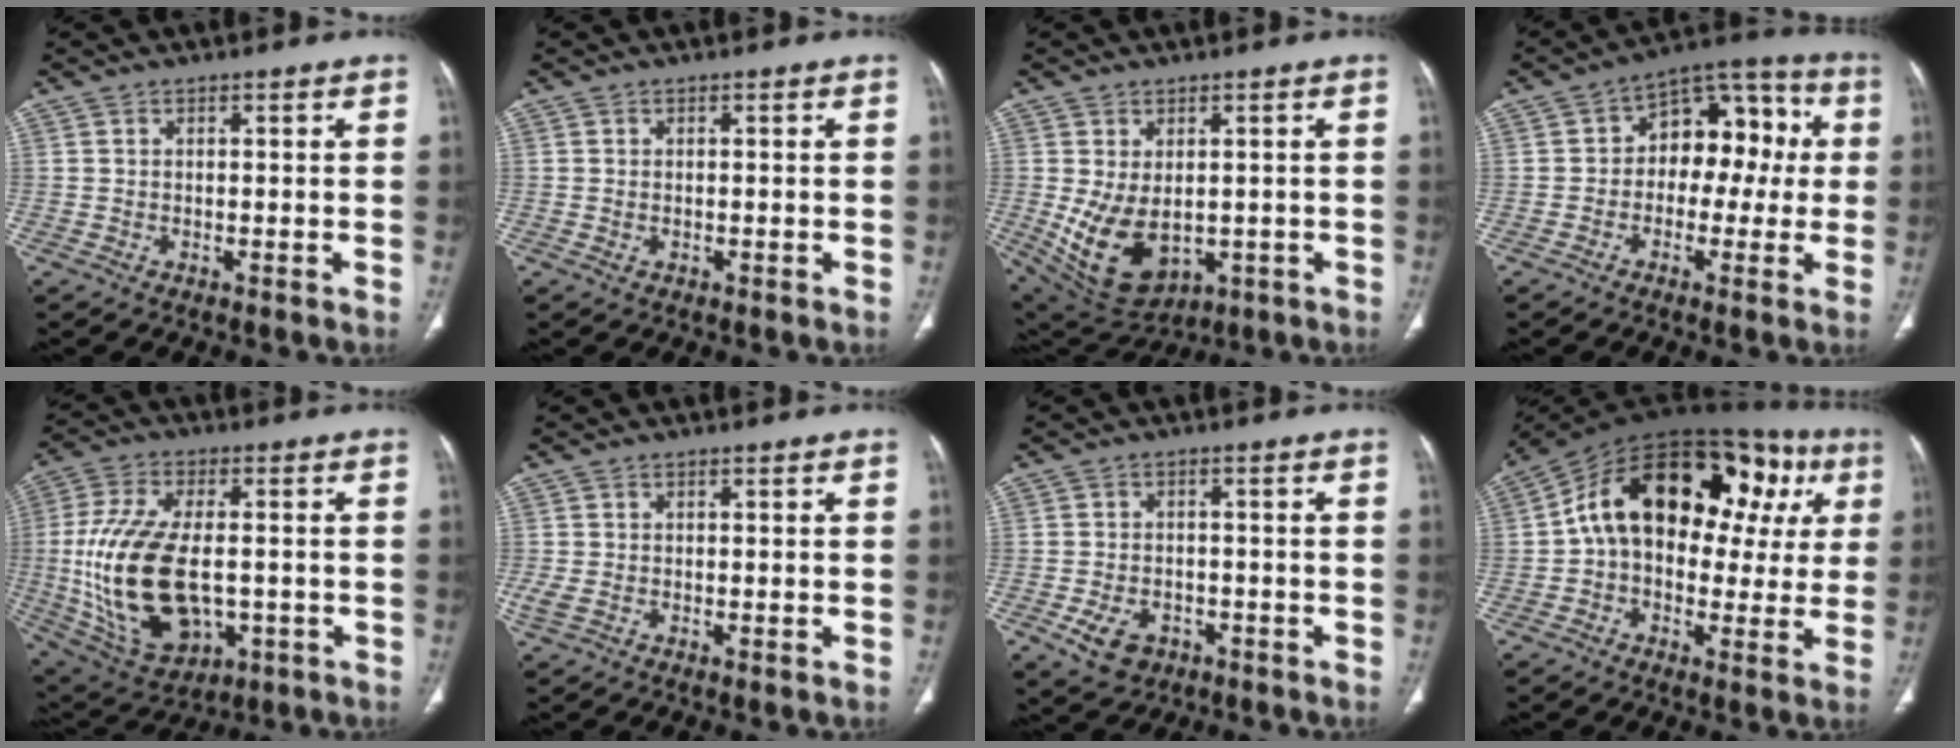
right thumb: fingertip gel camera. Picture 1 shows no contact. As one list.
[{"total": 0.6, "force": [-0.1, 0.5, 0.4], "torque": [-0.014, 0.005, 0.003]}, {"total": 12.1, "force": [-1.4, 7.8, 9.2], "torque": [-0.154, -0.009, 0.009]}, {"total": 13.1, "force": [0.5, 8.8, 9.7], "torque": [-0.081, 0.048, -0.006]}, {"total": 21.6, "force": [-2.0, 12.1, 17.8], "torque": [-0.360, -0.005, -0.011]}, {"total": 2.0, "force": [-0.2, 1.2, 1.5], "torque": [-0.051, -0.002, -0.004]}, {"total": 6.2, "force": [-2.7, 4.5, 3.3], "torque": [-0.053, 0.014, -0.035]}, {"total": 25.9, "force": [5.8, 15.7, 19.8], "torque": [-0.267, 0.061, 0.081]}]